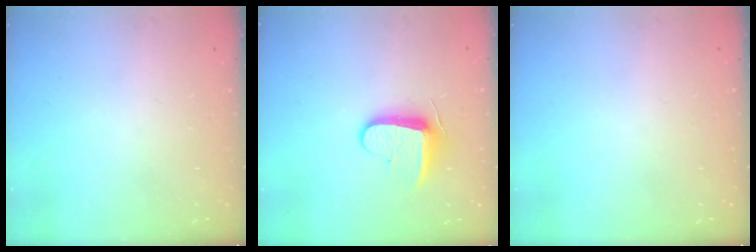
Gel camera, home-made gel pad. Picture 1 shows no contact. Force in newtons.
{"total": 9.3, "press": 9.3, "slide": 0.6}
{"total": 0.0}